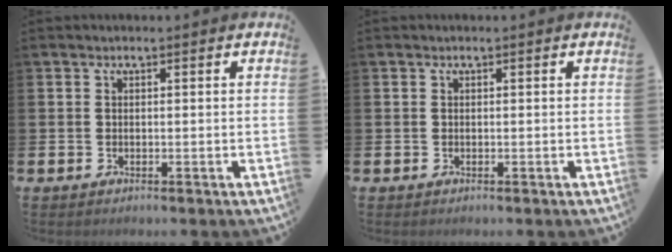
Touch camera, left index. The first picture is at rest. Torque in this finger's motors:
{"motor_torque": [-0.07, -0.07, 0.03, 0.01]}